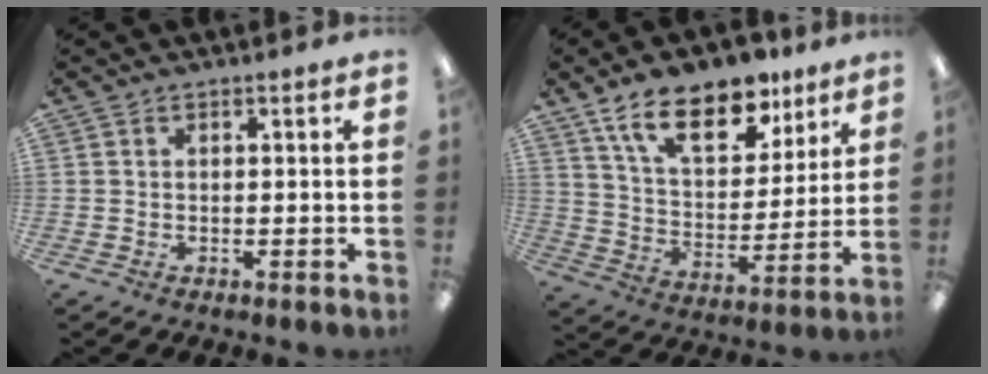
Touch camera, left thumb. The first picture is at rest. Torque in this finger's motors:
{"motor_torque": [0.38, 0.45, 1.28, -1.49, 0.10]}